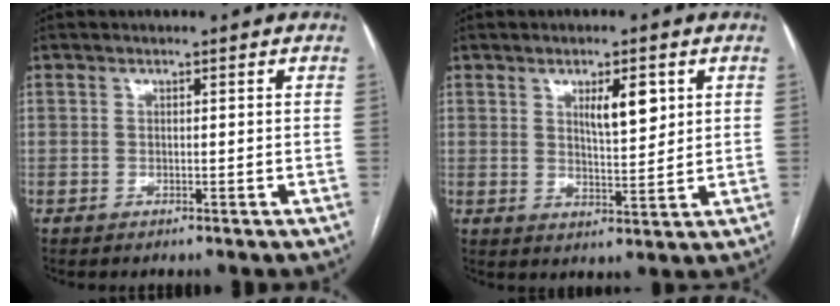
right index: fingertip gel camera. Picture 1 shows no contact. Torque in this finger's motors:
{"motor_torque": [0.18, 0.15, 0.13, 0.07]}